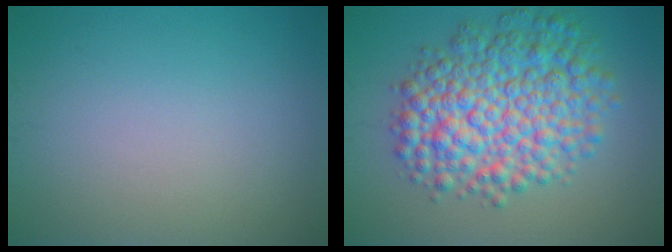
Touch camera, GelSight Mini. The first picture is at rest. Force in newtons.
{"total": 9.0, "press": 9.0, "slide": 0.2}